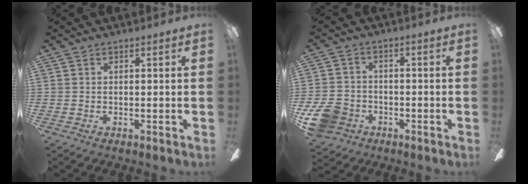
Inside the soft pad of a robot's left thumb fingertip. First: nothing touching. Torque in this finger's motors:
{"motor_torque": [-0.41, 1.24, 0.33, -0.37, 0.02]}